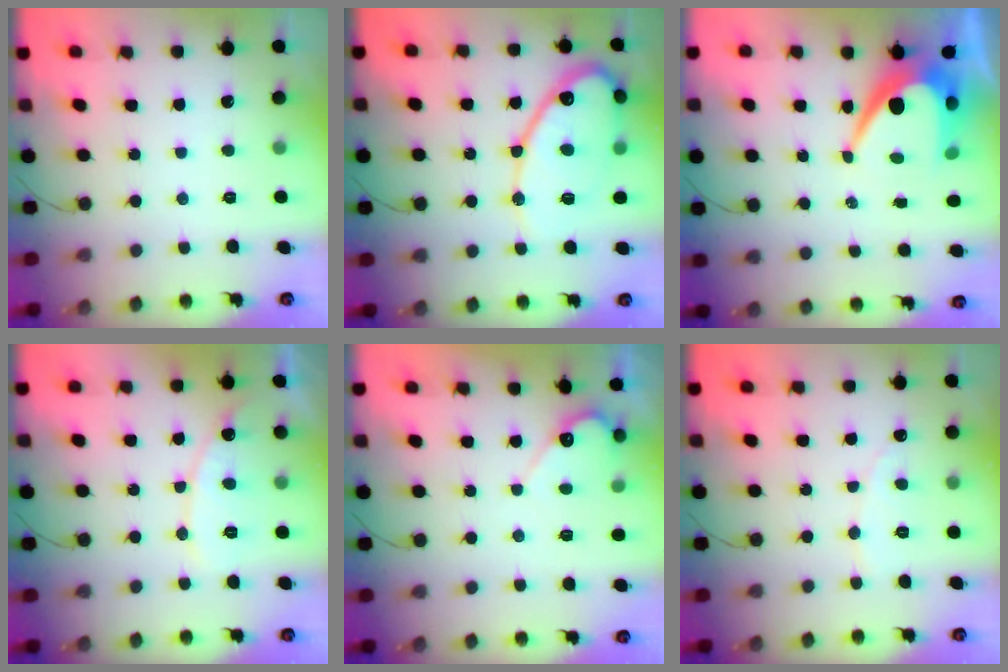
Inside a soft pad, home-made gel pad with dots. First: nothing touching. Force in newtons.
{"total": 13.6, "press": 13.5, "slide": 1.7}
{"total": 11.0, "press": 11.0, "slide": 0.8}
{"total": 8.9, "press": 8.9, "slide": 0.7}
{"total": 4.9, "press": 4.9, "slide": 0.4}
{"total": 2.6, "press": 2.6, "slide": 0.2}